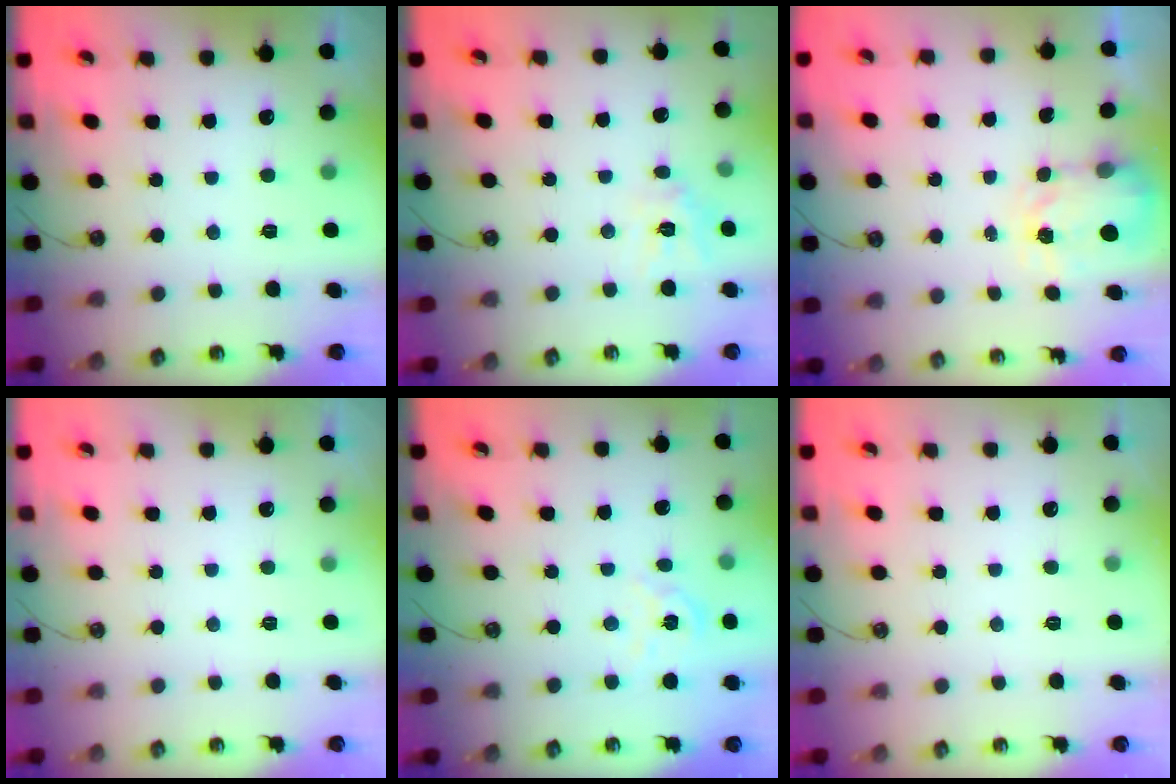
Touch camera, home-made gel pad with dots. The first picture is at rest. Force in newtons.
{"total": 10.3, "press": 10.3, "slide": 0.7}
{"total": 3.9, "press": 3.8, "slide": 0.5}
{"total": 0.0}
{"total": 3.4, "press": 3.4, "slide": 0.1}
{"total": 0.0}